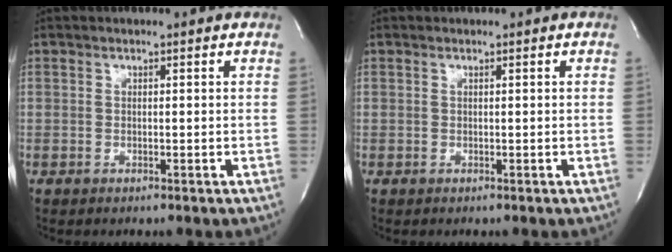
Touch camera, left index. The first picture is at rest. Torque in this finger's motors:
{"motor_torque": [0.13, -0.10, -0.07, 0.00]}